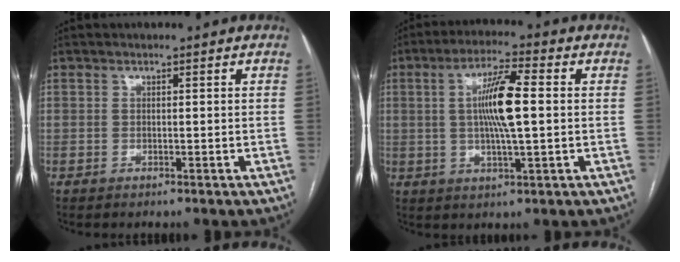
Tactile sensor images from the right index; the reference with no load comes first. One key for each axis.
{"total": 9.4, "fx": 0.7, "fy": 0.9, "fz": 9.3, "tx": -0.175, "ty": 0.005, "tz": 0.011}